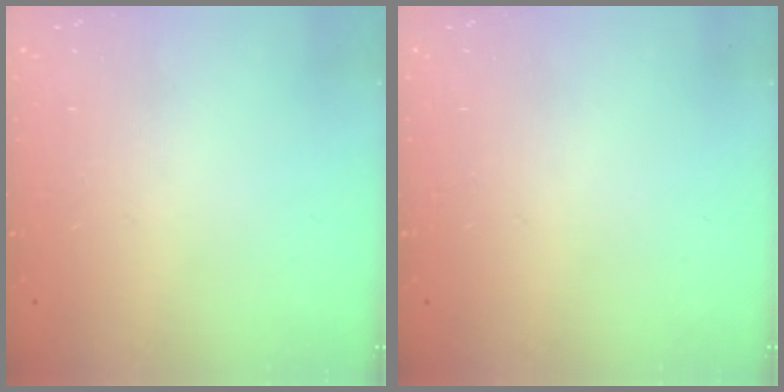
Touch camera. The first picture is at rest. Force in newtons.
{"total": 0.0}